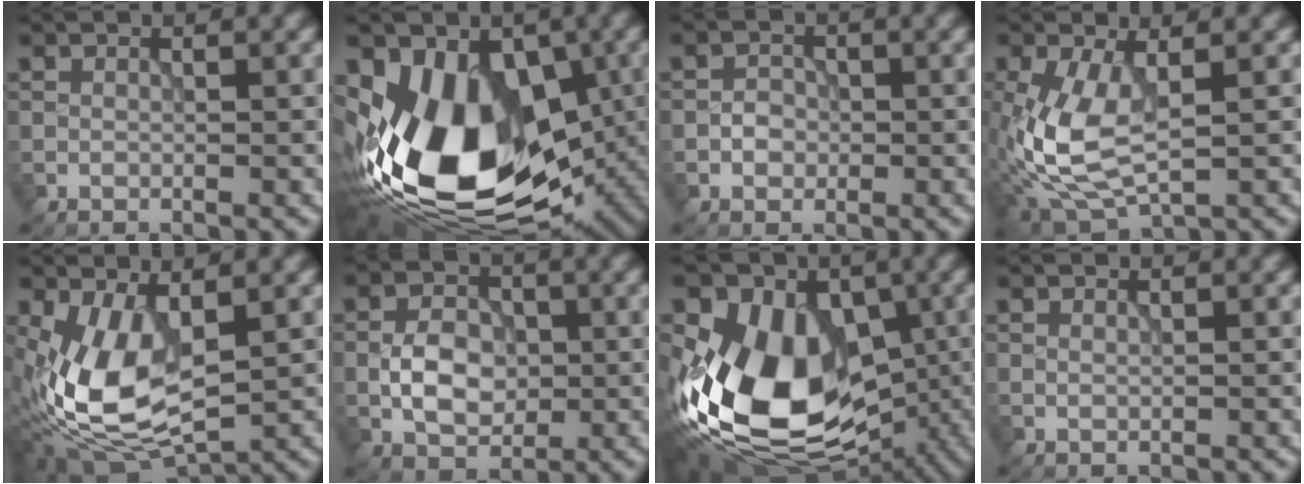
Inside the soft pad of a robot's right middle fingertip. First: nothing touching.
{"total": 17.6, "force": [-2.8, 11.3, 13.2], "torque": [-0.218, -0.024, -0.050]}
{"total": 1.3, "force": [-0.4, 1.2, 0.5], "torque": [-0.005, 0.003, -0.011]}
{"total": 6.4, "force": [-0.1, 3.1, 5.6], "torque": [-0.140, -0.004, 0.002]}
{"total": 8.1, "force": [0.0, 4.1, 7.0], "torque": [-0.160, -0.004, 0.001]}
{"total": 4.2, "force": [-0.6, 2.9, 3.0], "torque": [-0.051, 0.003, -0.013]}
{"total": 16.4, "force": [-1.7, 11.9, 11.1], "torque": [-0.179, -0.006, -0.028]}
{"total": 0.0}